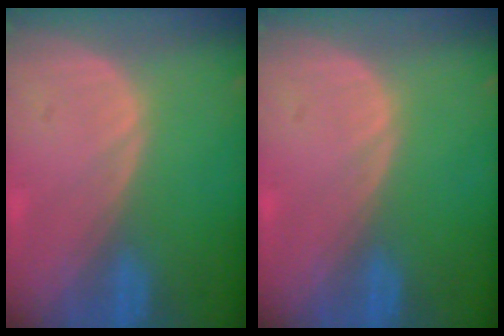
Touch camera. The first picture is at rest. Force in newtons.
{"total": 0.0}